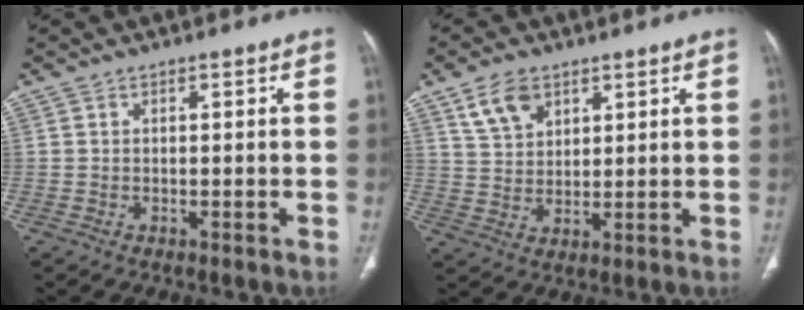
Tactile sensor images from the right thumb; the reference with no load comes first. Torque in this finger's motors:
{"motor_torque": [-0.55, 0.63, -0.05, -0.14, 0.14]}